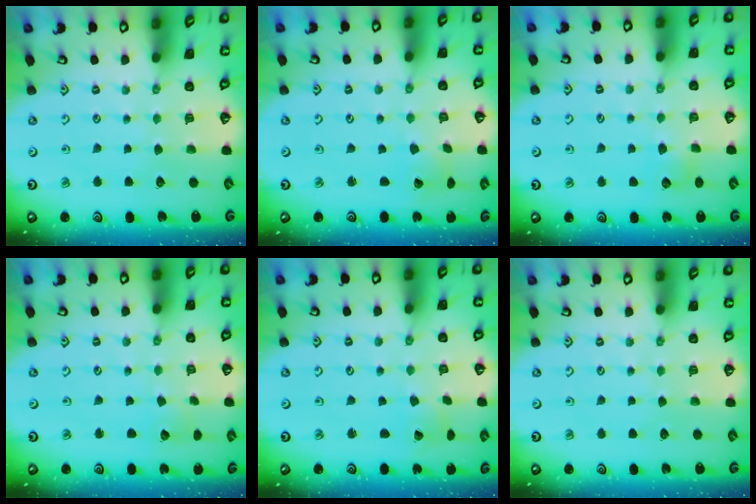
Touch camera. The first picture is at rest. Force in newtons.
{"total": 2.4, "press": 2.4, "slide": 0.3}
{"total": 4.2, "press": 4.2, "slide": 0.4}
{"total": 4.8, "press": 4.8, "slide": 0.3}
{"total": 2.3, "press": 2.3, "slide": 0.2}
{"total": 0.0}